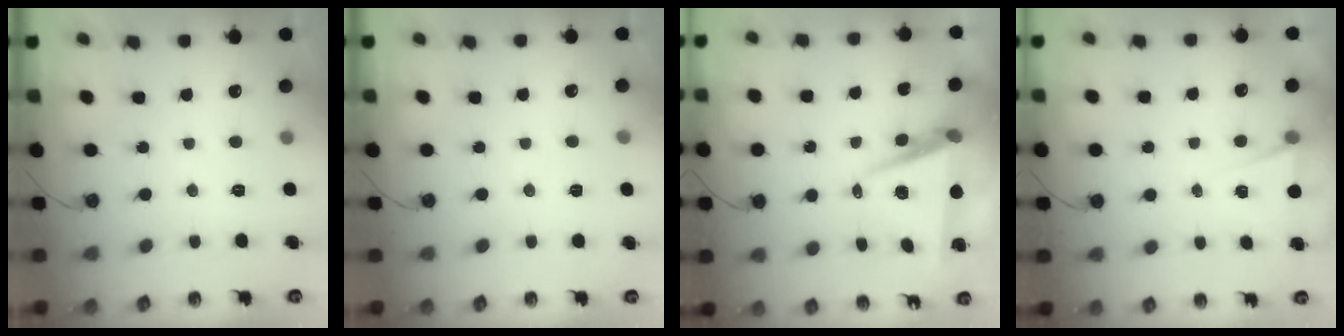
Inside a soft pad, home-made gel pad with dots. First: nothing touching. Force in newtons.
{"total": 4.9, "press": 2.3, "slide": 4.2}
{"total": 7.3, "press": 6.1, "slide": 4.1}
{"total": 4.9, "press": 2.4, "slide": 4.3}